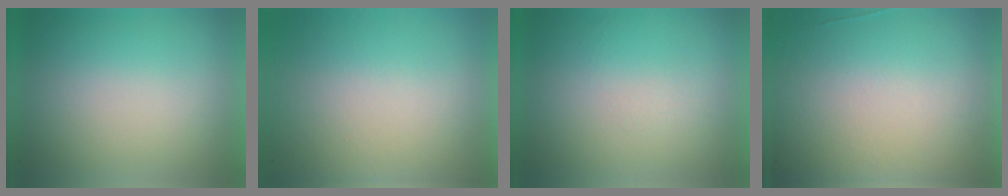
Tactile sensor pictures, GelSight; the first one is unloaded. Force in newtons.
{"total": 8.1}
{"total": 1.1}
{"total": 4.5}